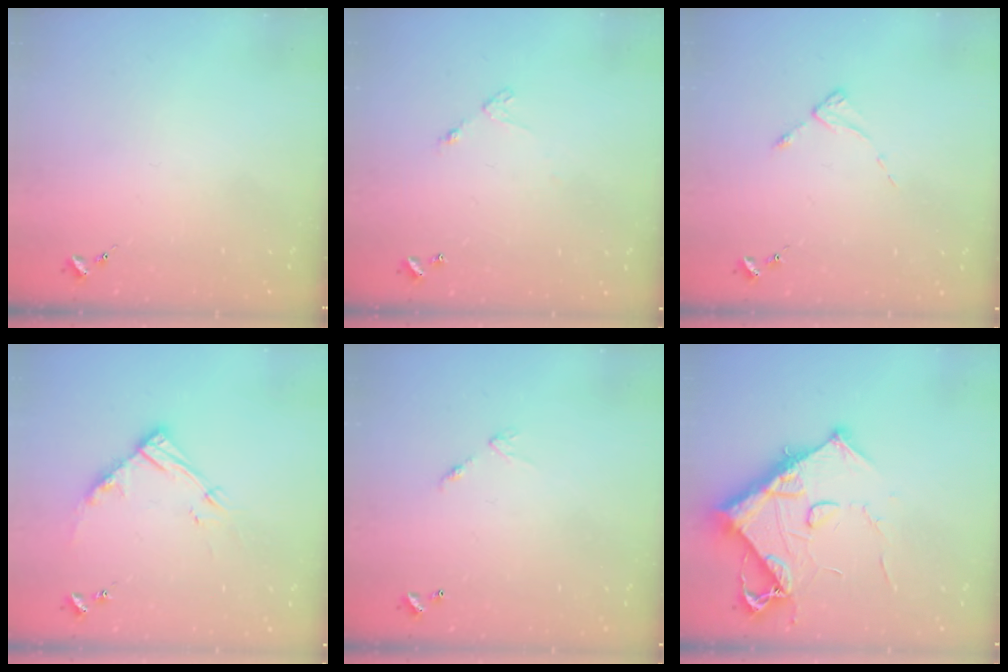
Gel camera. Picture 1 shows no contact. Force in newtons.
{"total": 4.9, "press": 4.8, "slide": 0.3}
{"total": 2.2, "press": 2.2, "slide": 0.4}
{"total": 13.1, "press": 13.0, "slide": 1.3}
{"total": 5.8, "press": 5.8, "slide": 0.4}
{"total": 13.1, "press": 13.1, "slide": 1.4}